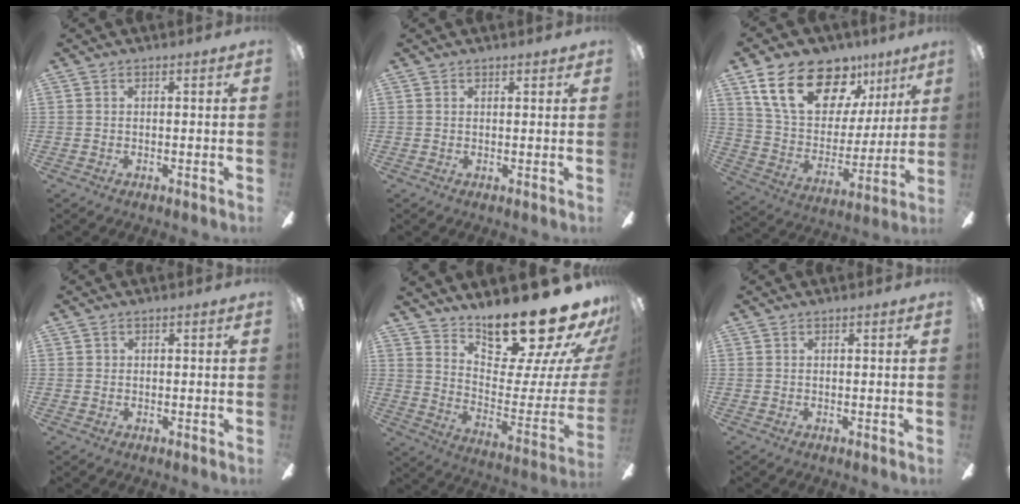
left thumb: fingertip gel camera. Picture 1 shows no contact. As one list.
[{"total": 0.9, "force": [0.7, 0.2, 0.6], "torque": [-0.005, -0.004, 0.011]}, {"total": 21.8, "force": [13.2, 12.5, 12.0], "torque": [-0.203, -0.065, 0.240]}, {"total": 1.1, "force": [-0.2, 1.0, 0.1], "torque": [-0.001, 0.006, -0.007]}, {"total": 24.3, "force": [20.5, 6.2, 11.4], "torque": [-0.148, -0.166, 0.339]}, {"total": 0.0}]